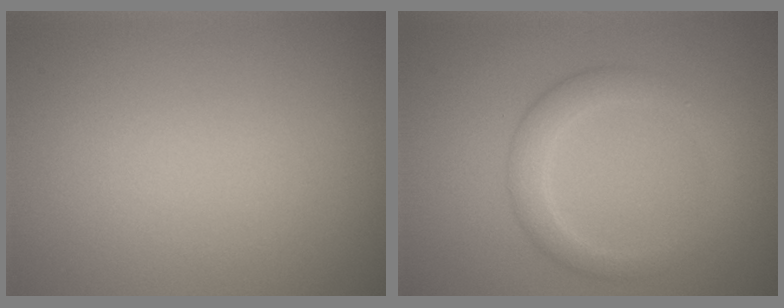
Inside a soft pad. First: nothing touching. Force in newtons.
{"total": 2.8, "press": 2.8, "slide": 0.1}